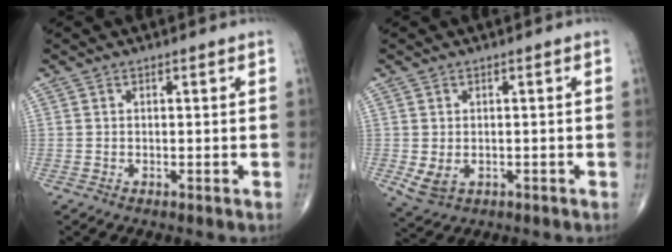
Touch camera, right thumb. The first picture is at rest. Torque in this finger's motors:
{"motor_torque": [-0.08, 0.86, -0.01, -0.11, 0.04]}